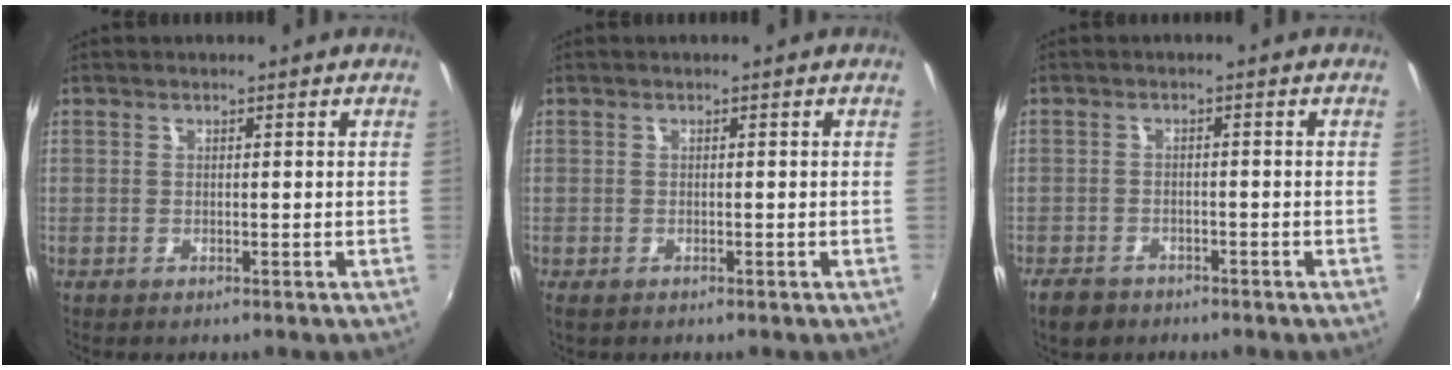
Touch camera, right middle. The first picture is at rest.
{"total": 0.8, "force": [-0.6, 0.1, 0.5], "torque": [-0.012, -0.006, -0.009]}
{"total": 4.6, "force": [-3.4, 2.5, 1.7], "torque": [-0.052, -0.005, -0.058]}